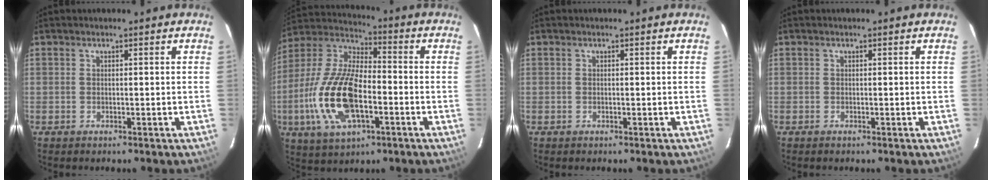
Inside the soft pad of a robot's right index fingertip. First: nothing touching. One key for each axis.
{"total": 19.1, "fx": -5.2, "fy": 8.4, "fz": 16.3, "tx": -0.352, "ty": -0.007, "tz": -0.098}
{"total": 0.0}
{"total": 0.0}